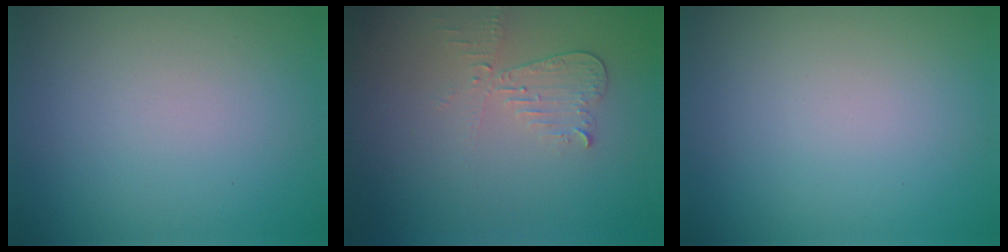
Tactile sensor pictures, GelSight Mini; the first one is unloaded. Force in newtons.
{"total": 2.1, "press": 2.1, "slide": 0.1}
{"total": 0.0}